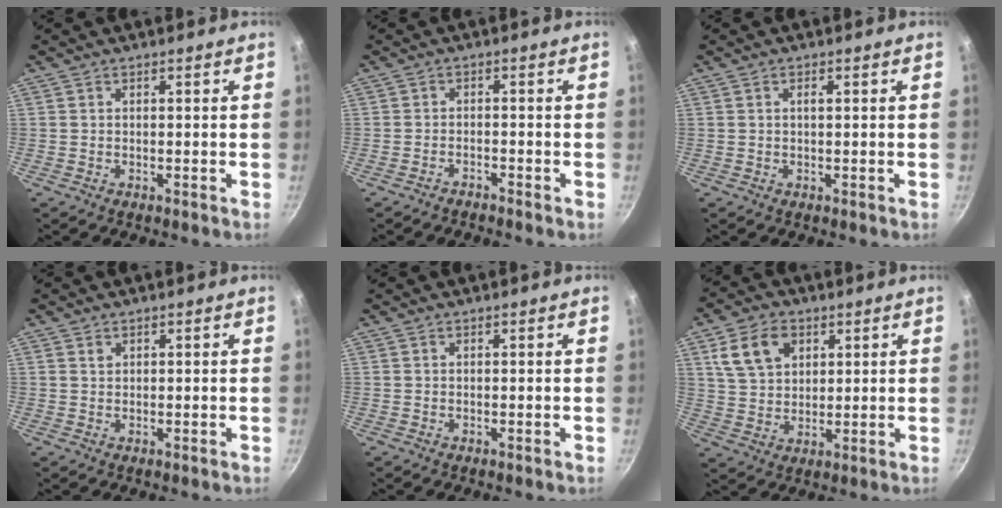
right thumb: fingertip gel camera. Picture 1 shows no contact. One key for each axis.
{"total": 1.8, "fx": -1.7, "fy": 0.3, "fz": 0.2, "tx": -0.007, "ty": 0.024, "tz": -0.027}
{"total": 0.8, "fx": 0.2, "fy": 0.1, "fz": 0.8, "tx": -0.013, "ty": 0.001, "tz": 0.004}
{"total": 0.8, "fx": 0.5, "fy": 0.5, "fz": 0.3, "tx": -0.005, "ty": 0.000, "tz": 0.009}
{"total": 0.0}
{"total": 9.9, "fx": 4.0, "fy": 7.2, "fz": 5.5, "tx": -0.084, "ty": -0.001, "tz": 0.077}